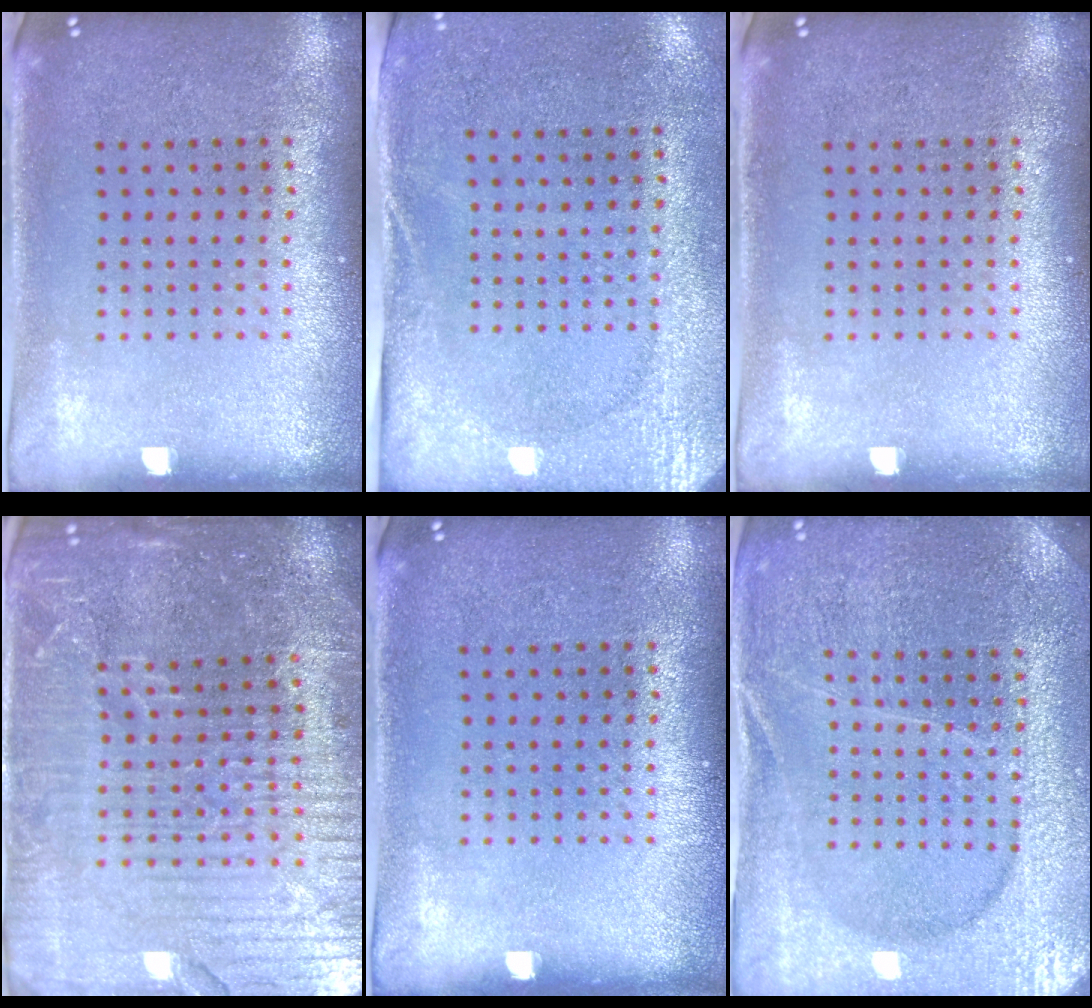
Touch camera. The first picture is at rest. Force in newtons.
{"total": 2.7, "press": 2.1, "slide": 1.6}
{"total": 0.0}
{"total": 6.0, "press": 5.3, "slide": 2.7}
{"total": 0.0}
{"total": 4.1, "press": 3.9, "slide": 1.3}